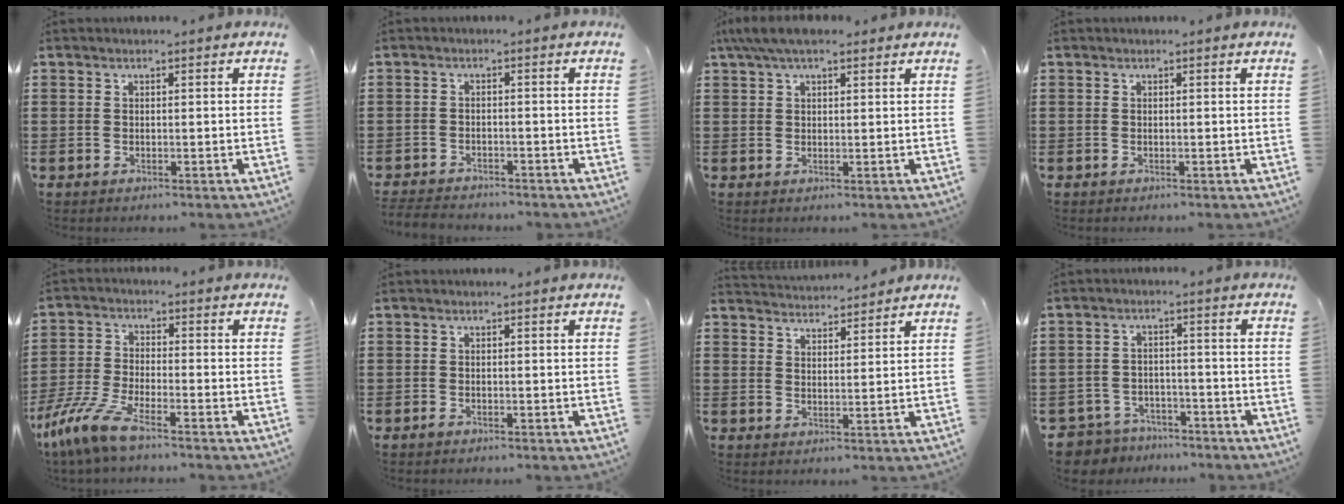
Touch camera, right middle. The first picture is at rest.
{"total": 2.8, "force": [-2.7, 0.5, 0.1], "torque": [-0.014, -0.004, -0.062]}
{"total": 4.4, "force": [3.2, 1.0, 2.9], "torque": [-0.064, 0.005, 0.059]}
{"total": 0.0}
{"total": 7.8, "force": [-6.0, 0.8, 4.8], "torque": [-0.130, -0.020, -0.122]}
{"total": 0.5, "force": [-0.4, 0.1, 0.3], "torque": [-0.008, -0.006, -0.006]}
{"total": 3.3, "force": [3.3, 0.2, -0.2], "torque": [-0.005, -0.013, 0.060]}
{"total": 4.4, "force": [-4.3, 0.9, 0.0], "torque": [-0.029, -0.005, -0.096]}